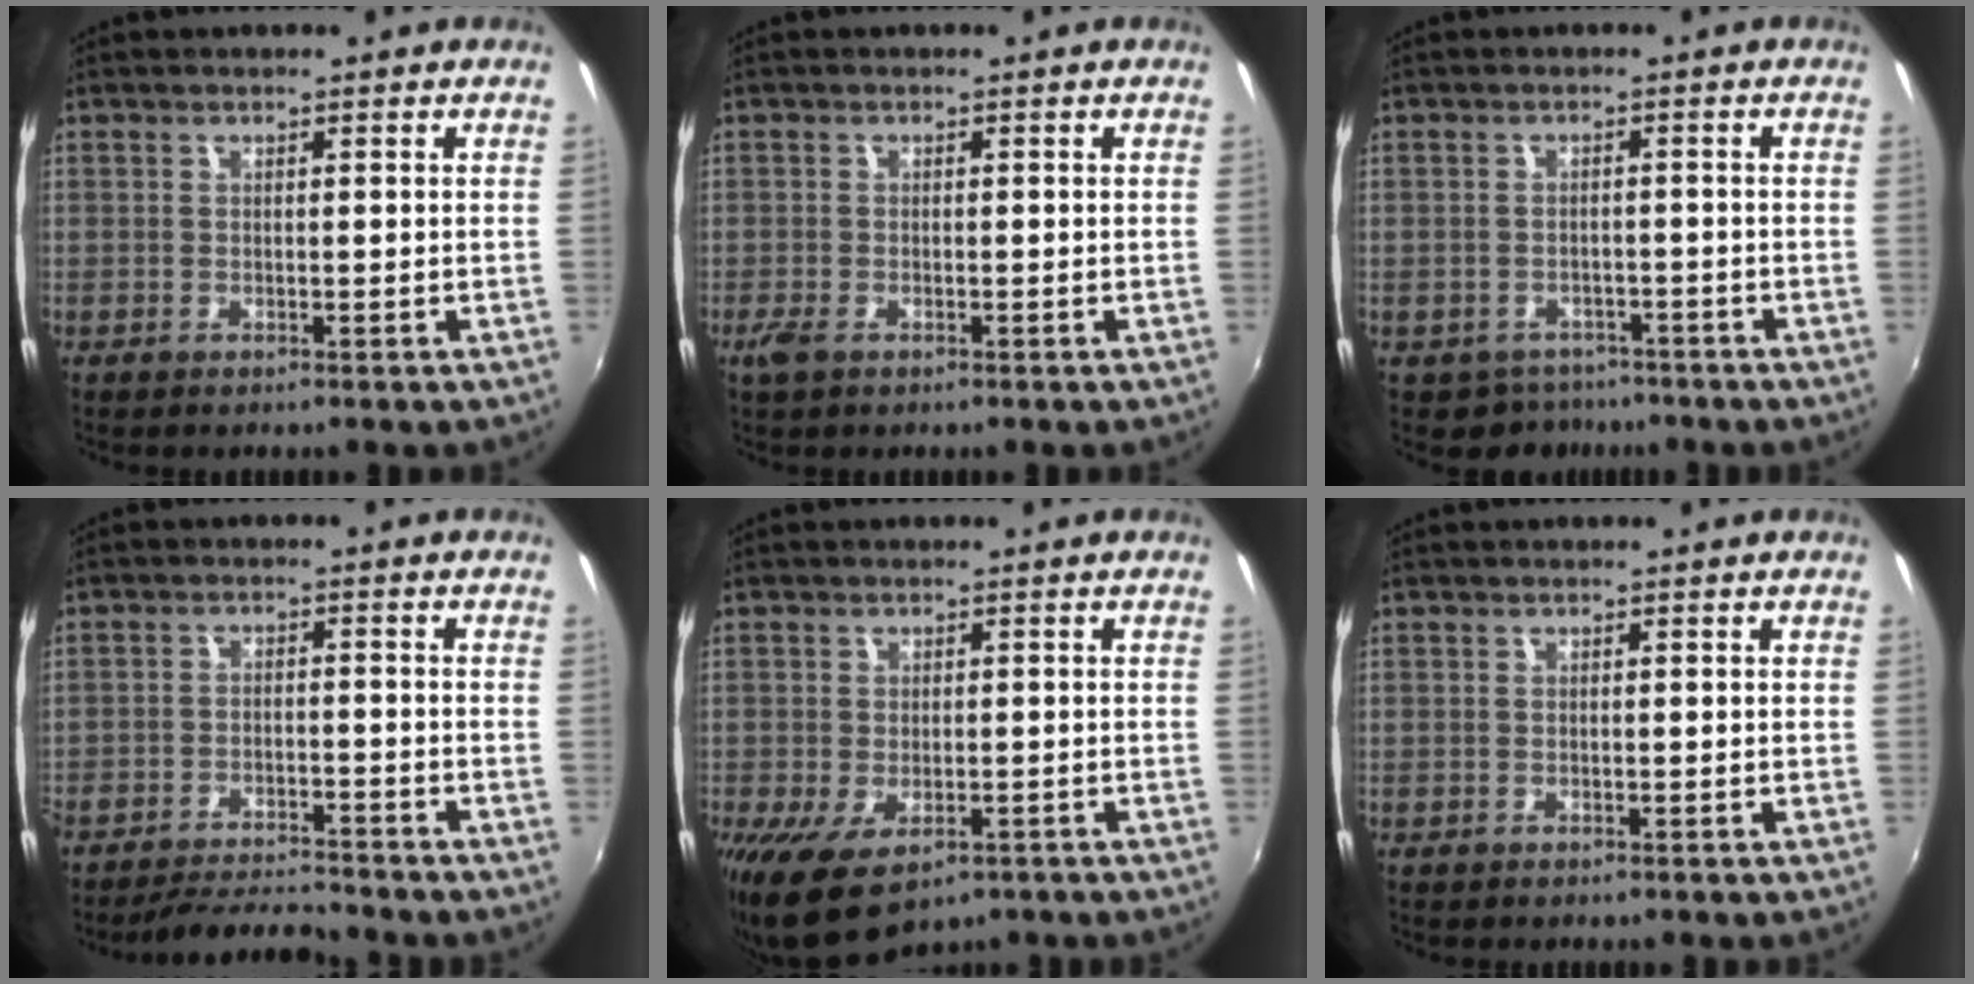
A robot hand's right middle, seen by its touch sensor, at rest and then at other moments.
{"total": 2.3, "force": [-1.4, 1.1, 1.4], "torque": [-0.031, -0.007, -0.027]}
{"total": 5.1, "force": [-3.9, 3.3, 0.6], "torque": [-0.023, 0.001, -0.054]}
{"total": 8.7, "force": [-8.3, 0.8, 2.5], "torque": [-0.069, 0.000, -0.133]}
{"total": 8.3, "force": [-4.1, 4.5, 5.7], "torque": [-0.111, -0.038, -0.060]}
{"total": 0.0}